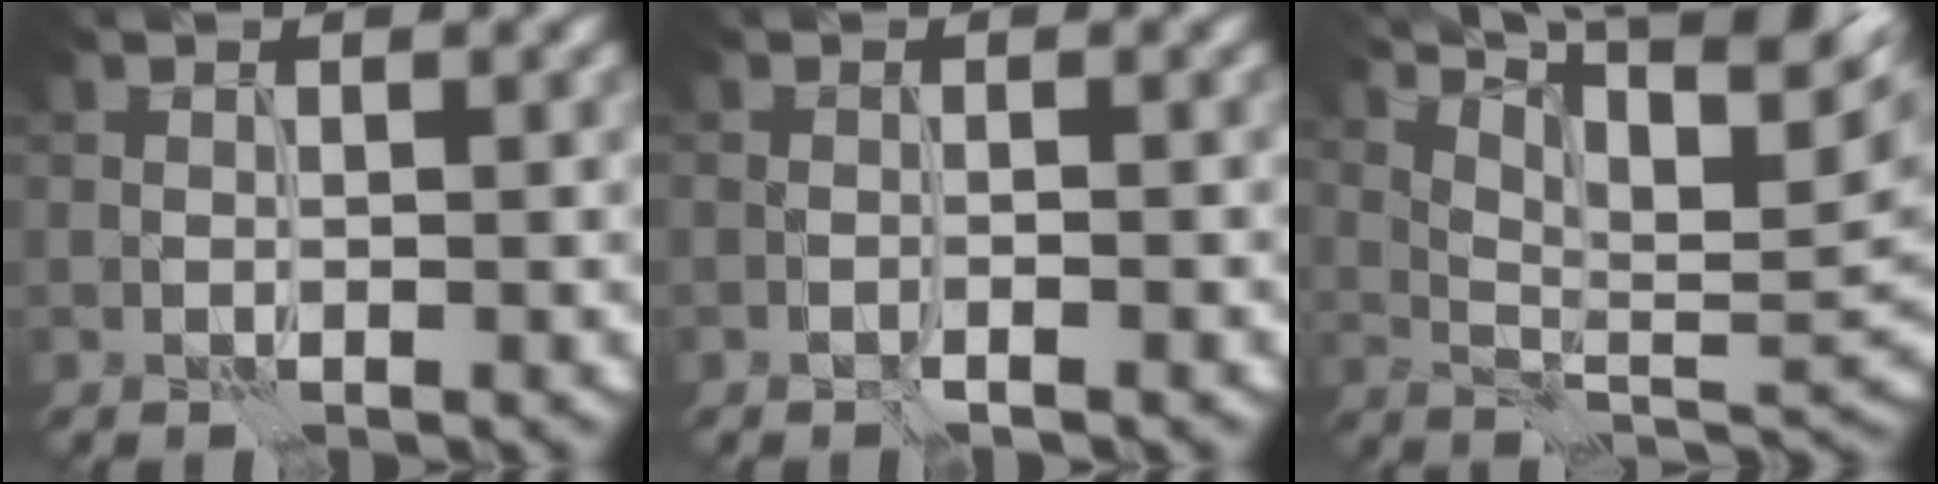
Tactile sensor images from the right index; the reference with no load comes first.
{"total": 0.8, "force": [-0.6, 0.1, 0.5], "torque": [-0.008, -0.007, -0.008]}
{"total": 13.4, "force": [7.6, 4.1, 10.3], "torque": [-0.164, 0.021, 0.109]}